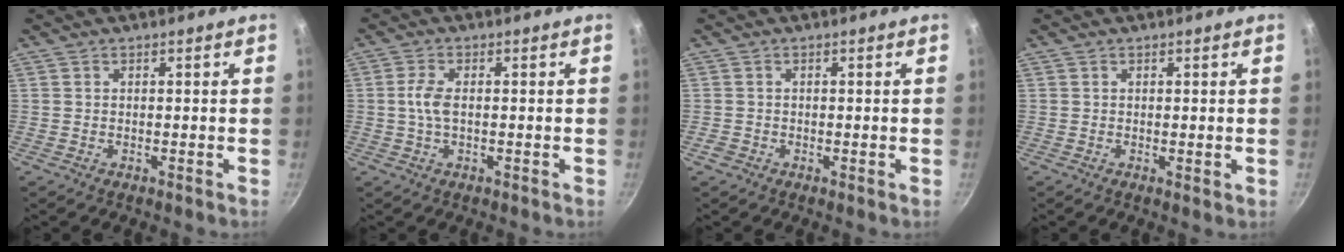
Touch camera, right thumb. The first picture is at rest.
{"total": 3.8, "force": [-0.1, 1.8, 3.3], "torque": [-0.077, 0.006, -0.006]}
{"total": 1.1, "force": [-0.4, 0.8, 0.6], "torque": [-0.009, 0.000, -0.009]}
{"total": 0.7, "force": [0.2, 0.1, 0.7], "torque": [-0.011, -0.005, 0.001]}